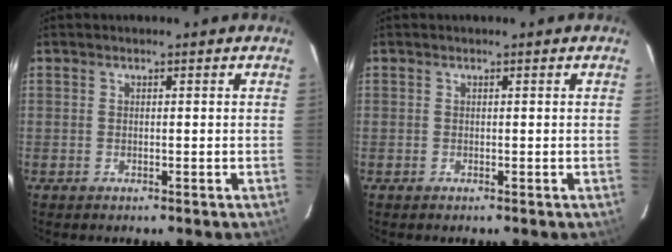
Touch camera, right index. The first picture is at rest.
{"total": 0.0}